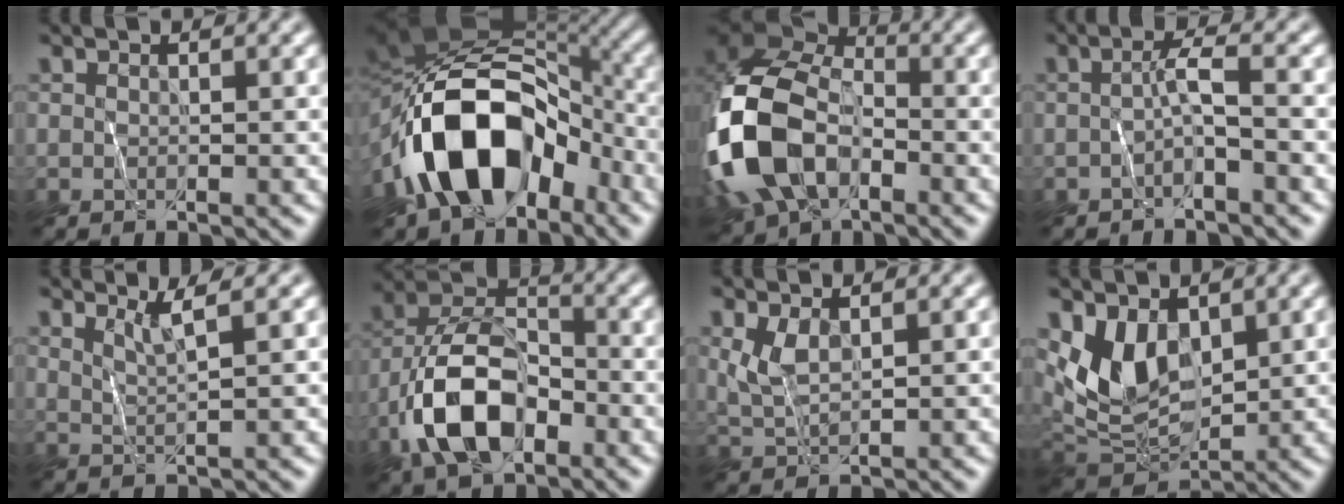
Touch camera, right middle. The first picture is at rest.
{"total": 13.8, "force": [-6.1, 8.4, 9.1], "torque": [-0.136, 0.020, -0.115]}
{"total": 14.4, "force": [-4.3, 9.1, 10.3], "torque": [-0.247, -0.011, -0.079]}
{"total": 1.8, "force": [-0.9, 0.1, 1.5], "torque": [-0.029, 0.011, -0.012]}
{"total": 1.6, "force": [1.0, 0.2, 1.2], "torque": [-0.016, -0.001, 0.030]}
{"total": 8.8, "force": [-4.1, 4.7, 6.2], "torque": [-0.122, 0.017, -0.077]}
{"total": 2.0, "force": [0.7, 1.1, 1.6], "torque": [-0.042, 0.002, 0.029]}
{"total": 6.2, "force": [1.9, 4.0, 4.4], "torque": [-0.092, -0.016, 0.044]}